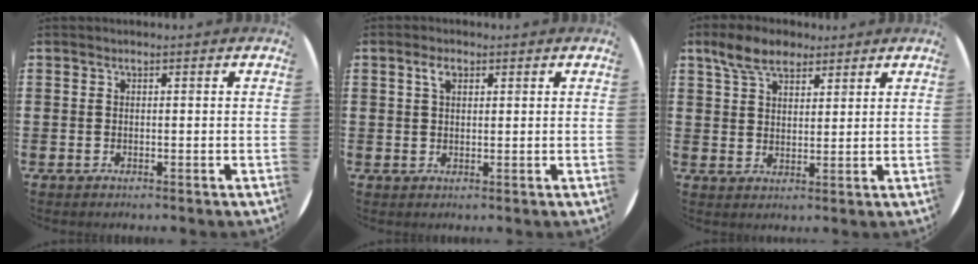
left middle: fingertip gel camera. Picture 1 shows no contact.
{"total": 2.2, "force": [1.2, 1.1, 1.4], "torque": [-0.023, 0.004, 0.019]}
{"total": 6.1, "force": [4.7, 2.9, 2.4], "torque": [-0.051, -0.002, 0.088]}